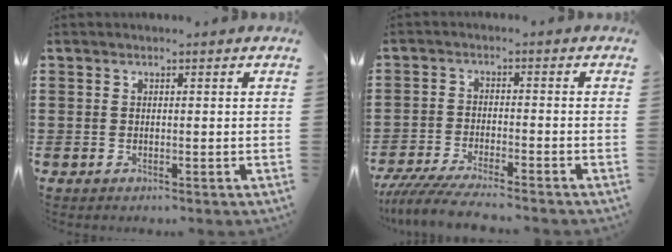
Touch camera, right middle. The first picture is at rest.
{"total": 5.0, "force": [-4.7, 0.1, 1.9], "torque": [-0.051, -0.018, -0.094]}